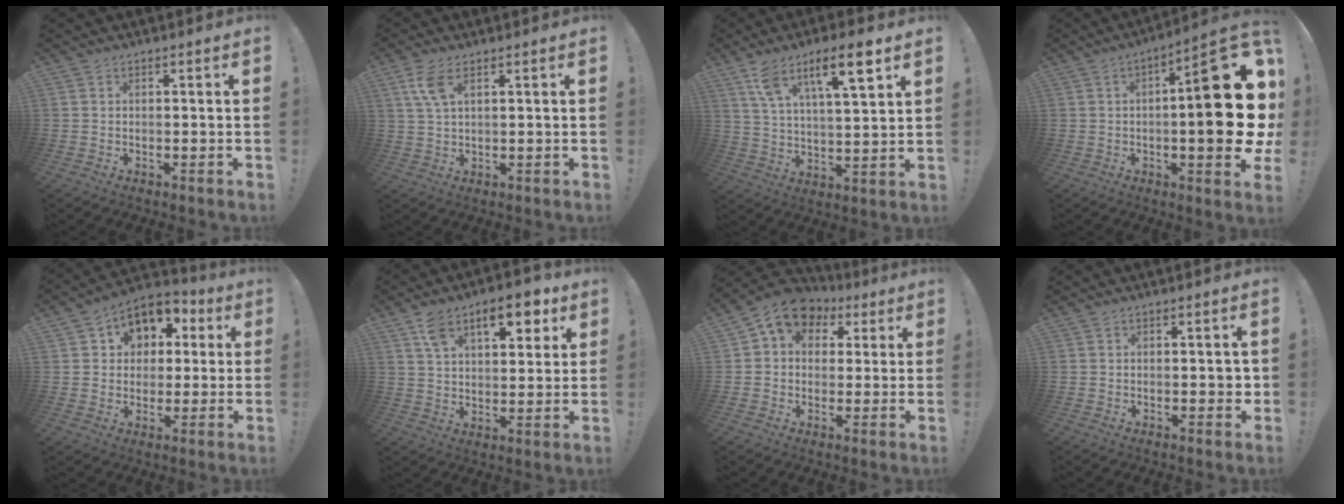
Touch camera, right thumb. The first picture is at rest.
{"total": 6.1, "force": [2.9, 2.3, 4.9], "torque": [-0.099, -0.006, 0.051]}
{"total": 13.6, "force": [8.0, 3.3, 10.4], "torque": [-0.167, -0.032, 0.126]}
{"total": 24.5, "force": [-0.1, 6.2, 23.8], "torque": [-0.336, 0.003, -0.002]}
{"total": 9.7, "force": [3.4, 8.3, 3.9], "torque": [-0.062, -0.012, 0.071]}
{"total": 14.0, "force": [7.5, 6.9, 9.6], "torque": [-0.136, -0.026, 0.128]}
{"total": 9.6, "force": [4.2, 7.6, 4.1], "torque": [-0.061, -0.018, 0.082]}
{"total": 2.1, "force": [-0.3, 1.4, 1.5], "torque": [-0.025, 0.008, -0.005]}